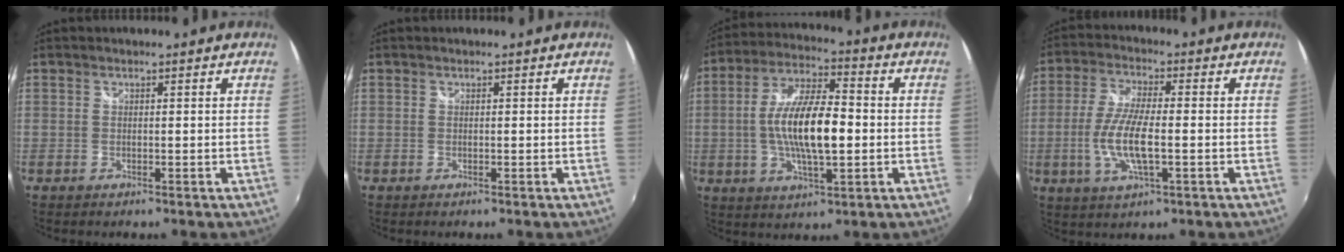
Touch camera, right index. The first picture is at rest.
{"total": 0.0}
{"total": 14.2, "force": [-1.4, 4.6, 13.4], "torque": [-0.259, 0.004, -0.026]}
{"total": 10.4, "force": [-2.0, 3.1, 9.8], "torque": [-0.203, -0.006, -0.041]}